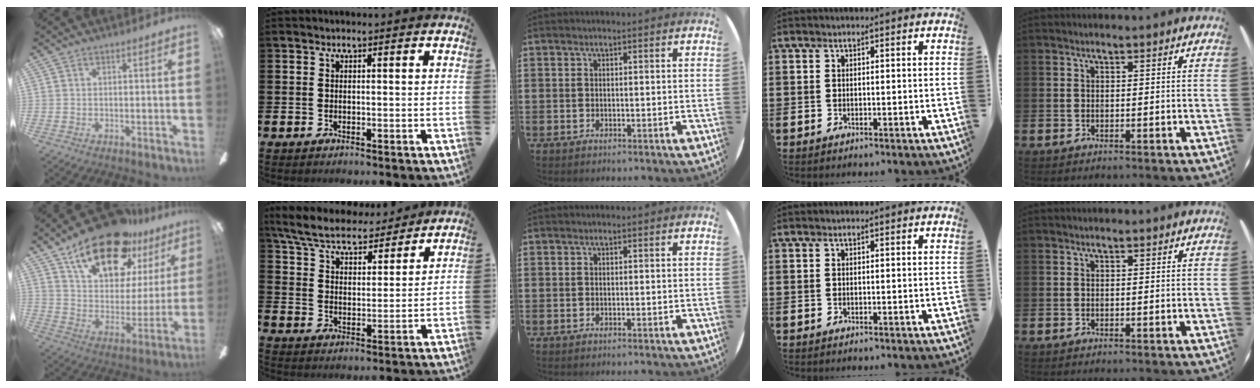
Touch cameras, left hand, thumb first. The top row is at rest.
{"thumb": {"total": 21.7, "force": [14.8, 9.9, 12.4], "torque": [-0.199, -0.086, 0.257]}, "index": {"total": 7.2, "force": [6.7, 1.8, 2.1], "torque": [-0.075, -0.038, 0.117]}}